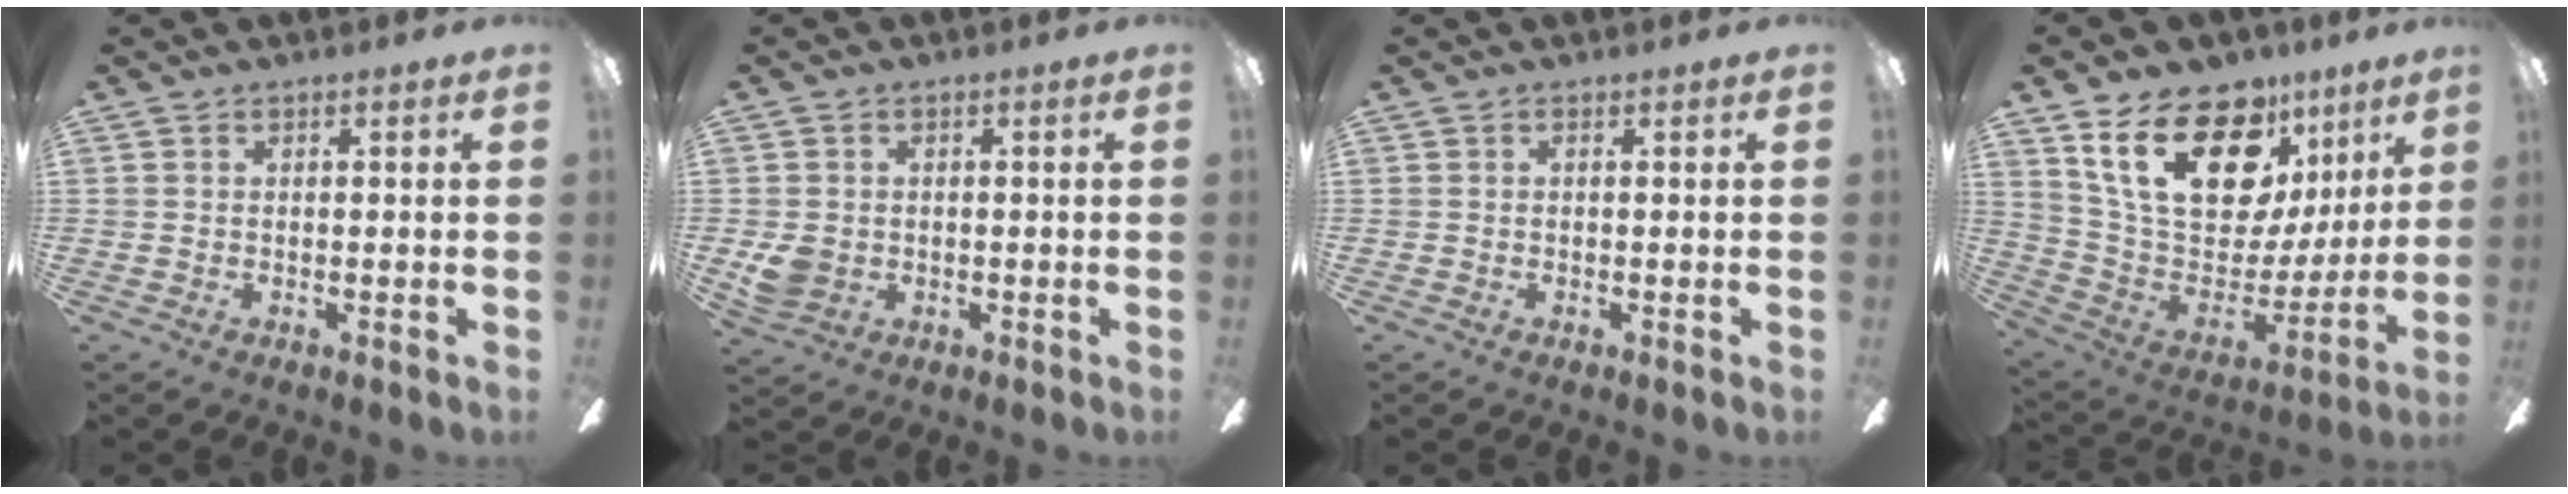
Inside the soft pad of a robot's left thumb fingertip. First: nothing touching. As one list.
[{"total": 4.6, "force": [-0.1, 4.0, 2.3], "torque": [-0.040, 0.005, 0.001]}, {"total": 0.0}, {"total": 25.0, "force": [14.4, 14.0, 14.9], "torque": [-0.257, -0.080, 0.265]}]